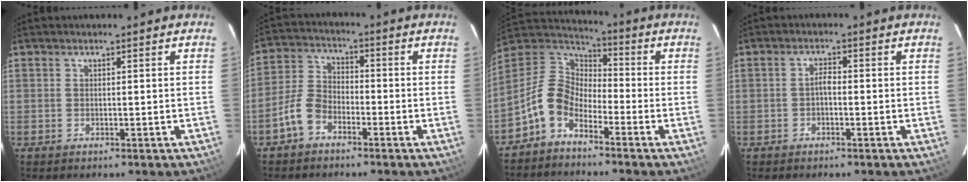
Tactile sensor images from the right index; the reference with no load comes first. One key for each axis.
{"total": 6.5, "fx": -4.0, "fy": 3.9, "fz": 3.3, "tx": -0.078, "ty": 0.018, "tz": -0.086}
{"total": 9.3, "fx": -5.5, "fy": 5.5, "fz": 5.2, "tx": -0.110, "ty": 0.025, "tz": -0.126}
{"total": 1.6, "fx": -0.7, "fy": 0.6, "fz": 1.2, "tx": -0.024, "ty": 0.008, "tz": -0.014}